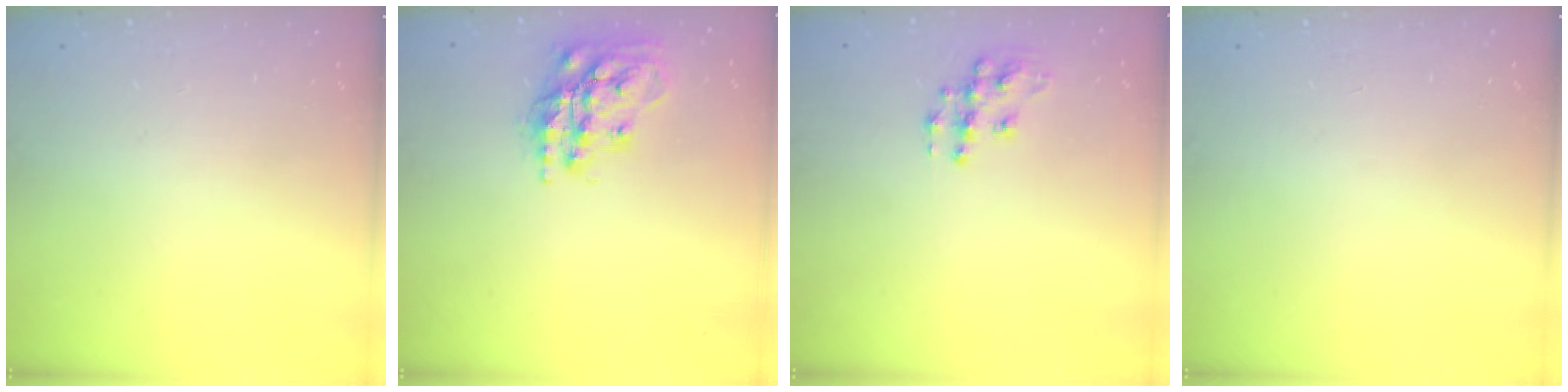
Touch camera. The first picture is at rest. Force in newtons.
{"total": 17.6, "press": 17.5, "slide": 1.4}
{"total": 9.3, "press": 9.3, "slide": 0.4}
{"total": 0.0}